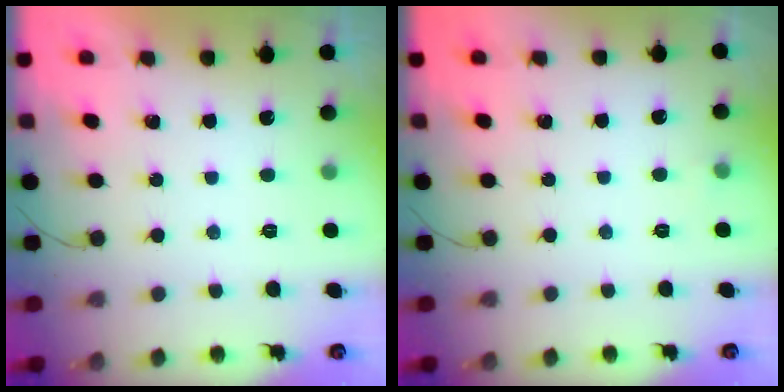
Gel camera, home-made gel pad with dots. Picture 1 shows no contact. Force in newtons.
{"total": 2.8, "press": 2.5, "slide": 1.1}